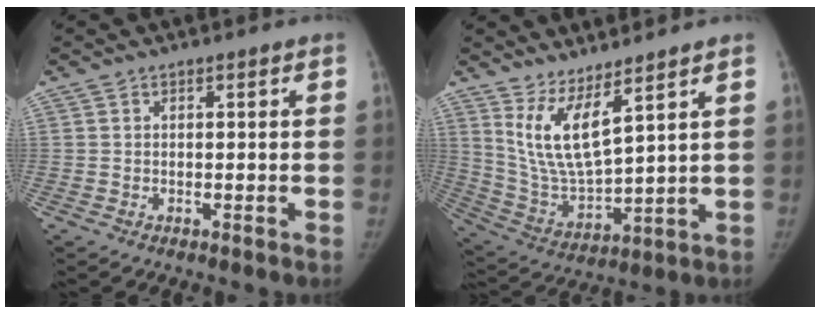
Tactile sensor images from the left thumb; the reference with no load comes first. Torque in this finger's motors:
{"motor_torque": [1.75, 0.52, 1.16, -1.58, 0.30]}